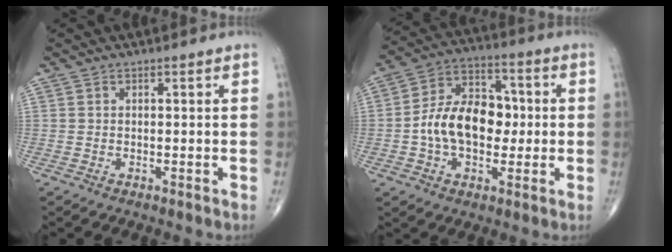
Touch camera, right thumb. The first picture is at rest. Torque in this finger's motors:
{"motor_torque": [0.16, 0.14, 0.64, -0.22, 0.21]}